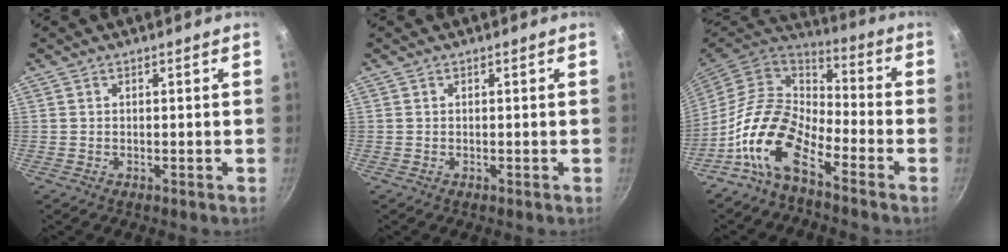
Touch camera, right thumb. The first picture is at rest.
{"total": 0.0}
{"total": 13.4, "force": [-7.7, 6.5, 8.9], "torque": [-0.151, 0.067, -0.172]}